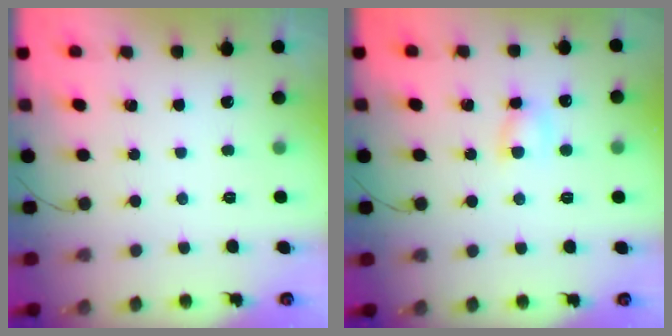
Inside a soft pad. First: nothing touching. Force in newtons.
{"total": 4.3, "press": 4.3, "slide": 0.7}